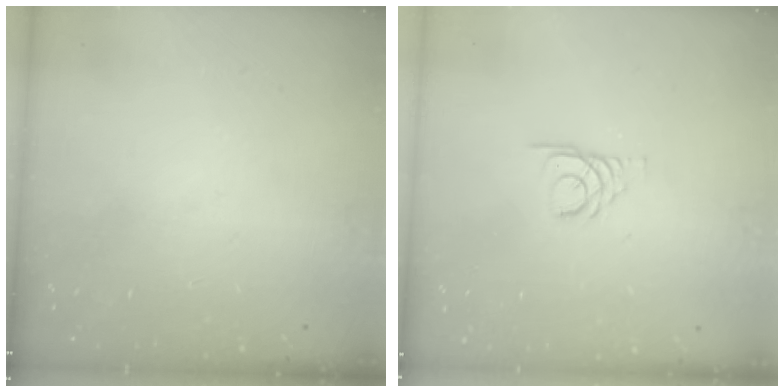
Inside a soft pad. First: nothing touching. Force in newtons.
{"total": 3.2, "press": 3.2, "slide": 0.3}